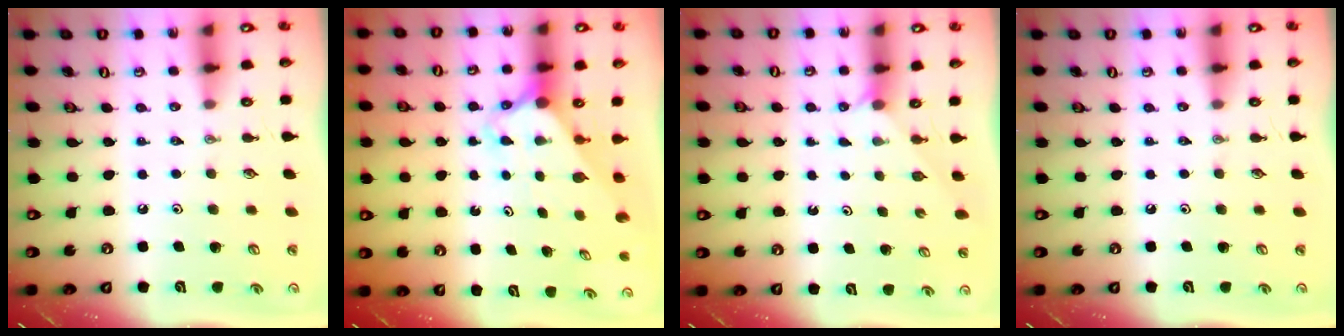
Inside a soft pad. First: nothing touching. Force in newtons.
{"total": 2.6, "press": 2.6, "slide": 0.2}
{"total": 1.2, "press": 1.2, "slide": 0.1}
{"total": 0.0}